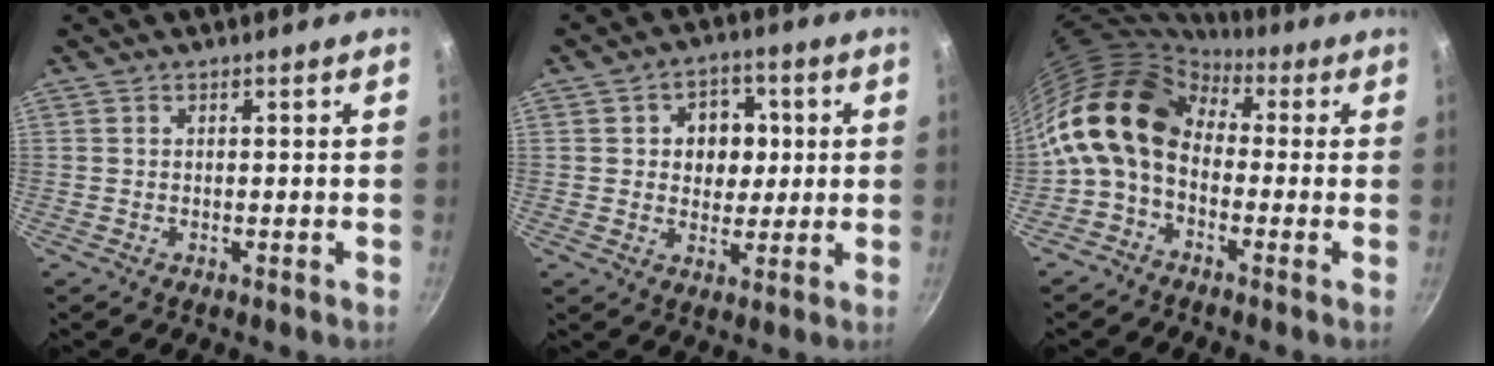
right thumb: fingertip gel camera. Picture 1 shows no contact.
{"total": 8.7, "force": [1.5, 7.1, 4.8], "torque": [-0.030, -0.001, 0.017]}
{"total": 13.8, "force": [0.4, 9.7, 9.8], "torque": [-0.163, 0.032, -0.020]}